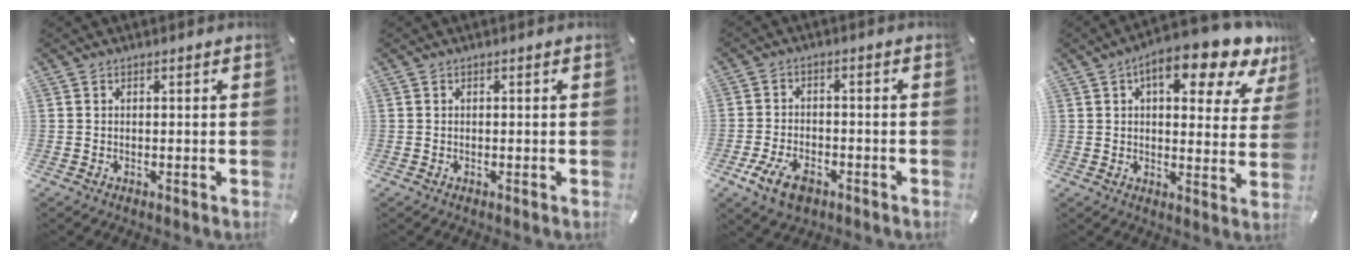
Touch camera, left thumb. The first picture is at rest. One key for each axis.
{"total": 0.0}
{"total": 7.6, "fx": -4.0, "fy": 4.4, "fz": 4.7, "tx": -0.103, "ty": 0.012, "tz": -0.073}
{"total": 13.9, "fx": 8.9, "fy": 5.3, "fz": 9.2, "tx": -0.124, "ty": -0.052, "tz": 0.141}